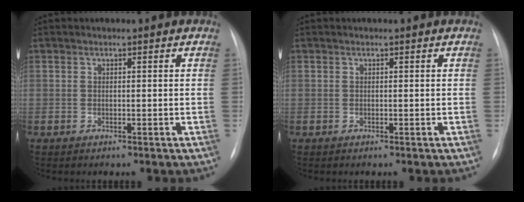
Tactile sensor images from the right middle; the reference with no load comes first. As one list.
[{"total": 0.0}]